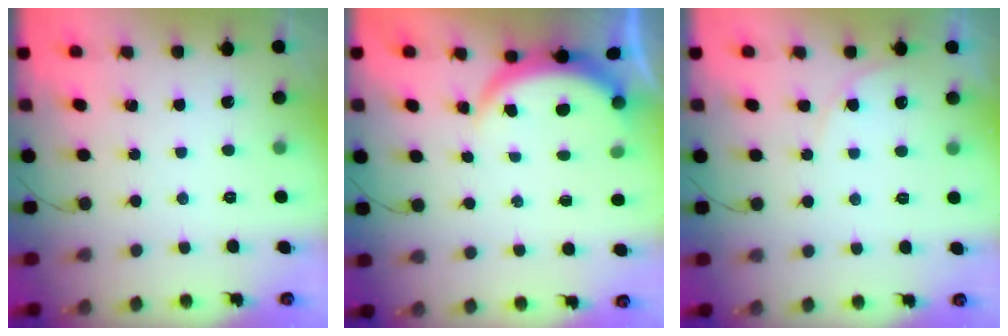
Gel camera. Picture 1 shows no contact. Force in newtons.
{"total": 3.8, "press": 3.8, "slide": 0.3}
{"total": 4.1, "press": 4.1, "slide": 0.6}